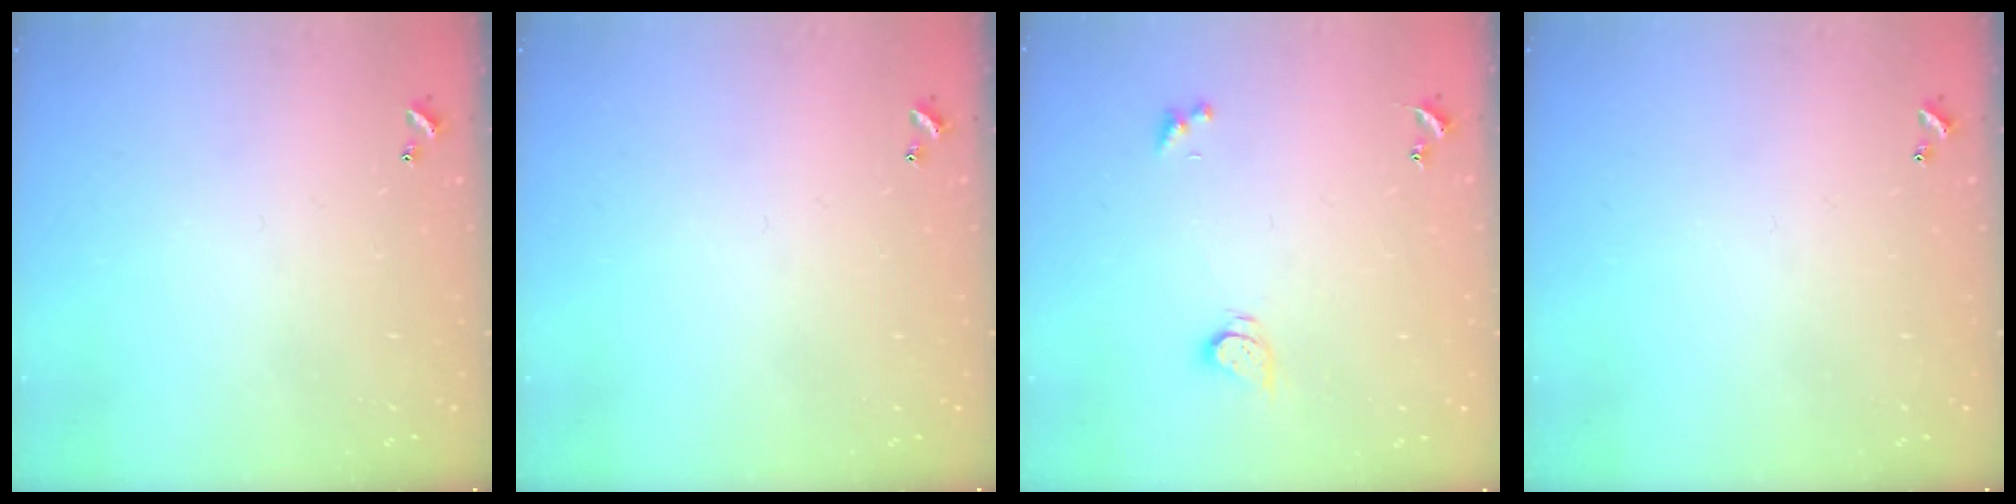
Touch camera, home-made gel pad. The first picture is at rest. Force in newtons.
{"total": 0.0}
{"total": 2.7, "press": 2.7, "slide": 0.3}
{"total": 0.0}